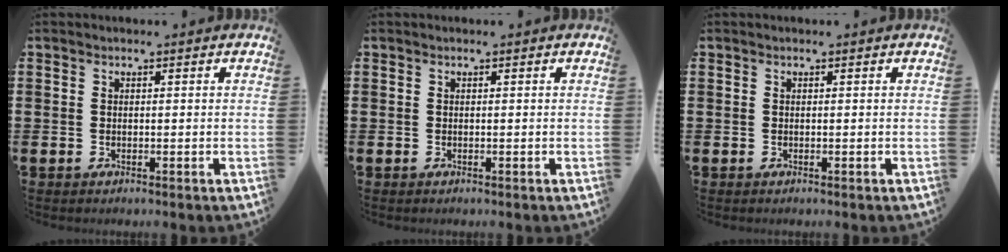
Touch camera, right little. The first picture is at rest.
{"total": 0.0}
{"total": 0.0}